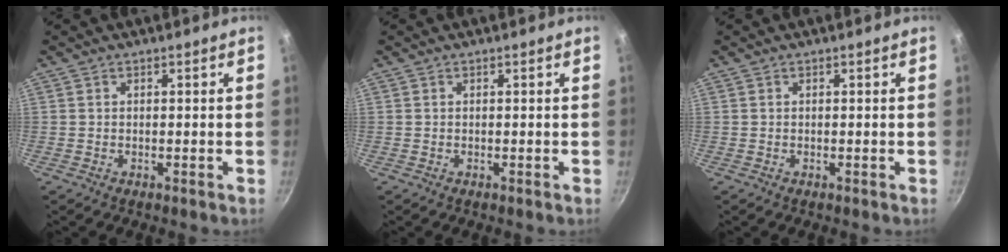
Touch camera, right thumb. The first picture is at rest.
{"total": 0.0}
{"total": 0.0}